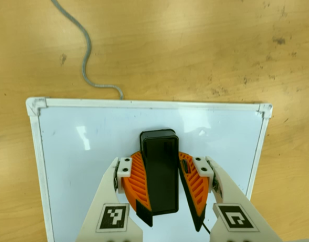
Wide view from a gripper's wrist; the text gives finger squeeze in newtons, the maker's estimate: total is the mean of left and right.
{"total": 14.6, "left": 16.3, "right": 12.9}